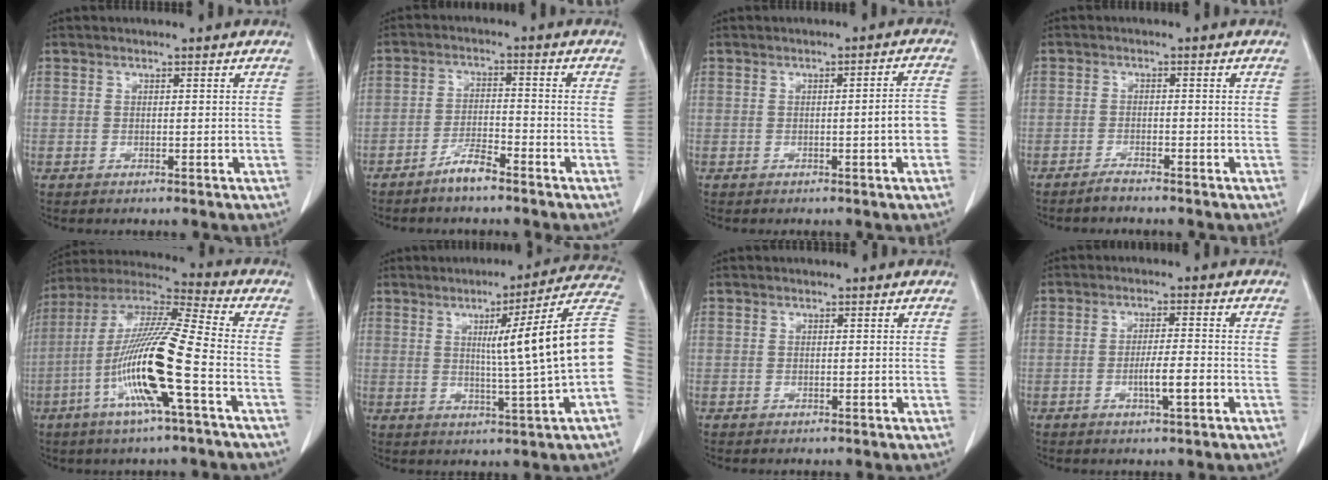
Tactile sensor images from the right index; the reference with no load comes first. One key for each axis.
{"total": 4.2, "fx": -3.4, "fy": 0.6, "fz": 2.4, "tx": -0.046, "ty": -0.001, "tz": -0.066}
{"total": 4.3, "fx": -1.1, "fy": 0.2, "fz": 4.1, "tx": -0.049, "ty": 0.009, "tz": -0.016}
{"total": 1.8, "fx": -1.7, "fy": 0.0, "fz": 0.6, "tx": -0.014, "ty": -0.002, "tz": -0.032}
{"total": 16.7, "fx": -5.3, "fy": -0.1, "fz": 15.9, "tx": -0.320, "ty": -0.006, "tz": -0.108}
{"total": 15.5, "fx": 1.1, "fy": -2.0, "fz": 15.4, "tx": -0.199, "ty": 0.014, "tz": 0.008}
{"total": 0.0}
{"total": 4.4, "fx": -1.5, "fy": 0.2, "fz": 4.1, "tx": -0.072, "ty": -0.003, "tz": -0.025}